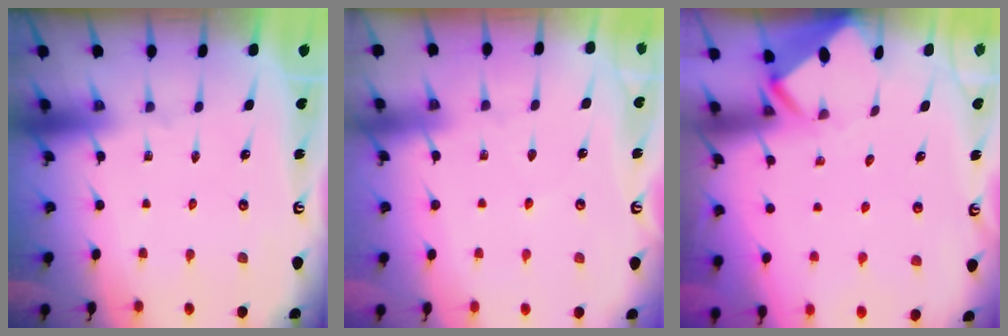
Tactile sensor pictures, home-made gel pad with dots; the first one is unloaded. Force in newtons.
{"total": 2.5, "press": 2.4, "slide": 0.5}
{"total": 3.6, "press": 3.6, "slide": 0.3}